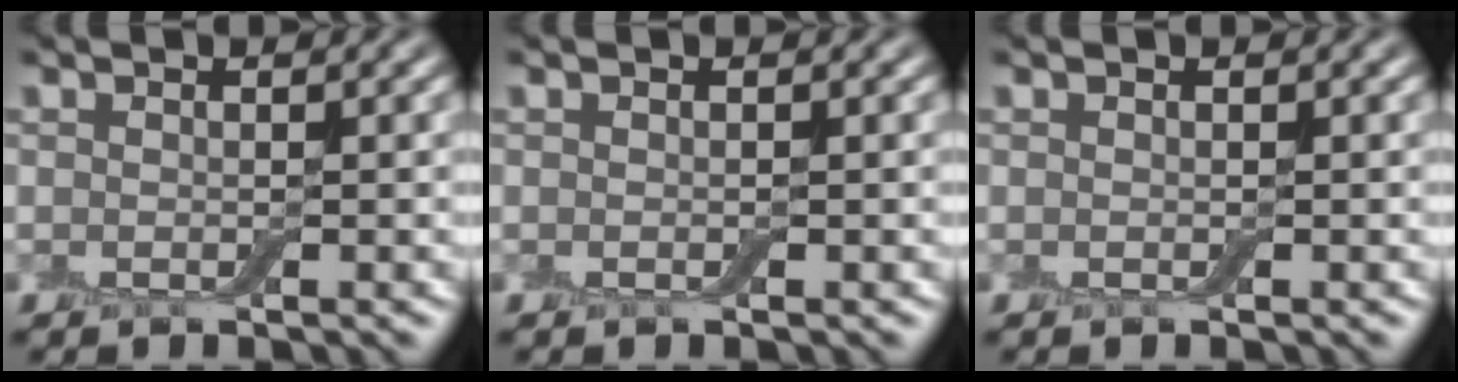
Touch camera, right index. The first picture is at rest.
{"total": 0.0}
{"total": 0.0}